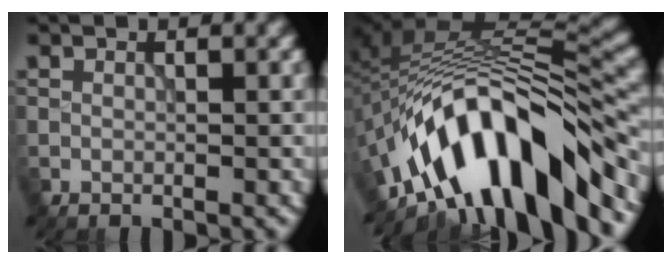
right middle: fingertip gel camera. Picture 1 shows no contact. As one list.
[{"total": 13.0, "force": [-7.7, 4.7, 9.4], "torque": [-0.138, 0.006, -0.129]}]